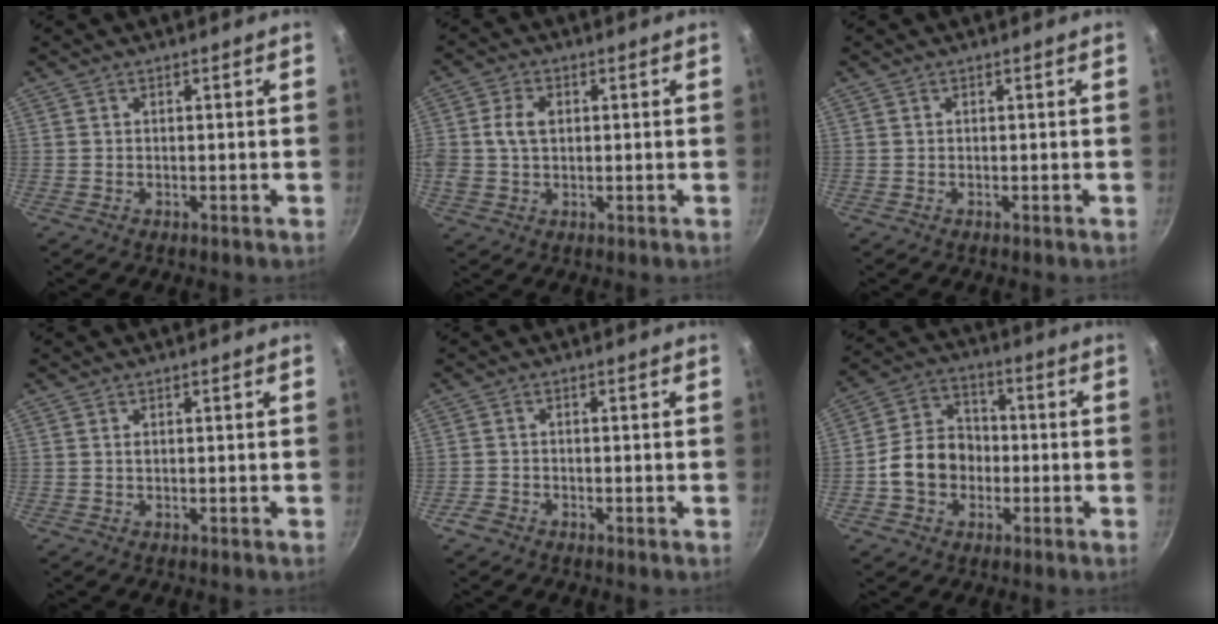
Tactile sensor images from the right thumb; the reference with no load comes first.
{"total": 5.6, "force": [0.7, 4.0, 3.9], "torque": [-0.067, 0.008, 0.007]}
{"total": 0.0}
{"total": 0.6, "force": [0.2, 0.4, 0.4], "torque": [-0.008, 0.001, 0.003]}
{"total": 2.1, "force": [-1.5, 1.2, 0.8], "torque": [-0.021, 0.011, -0.030]}
{"total": 11.1, "force": [-2.1, 9.0, 6.0], "torque": [-0.074, 0.033, -0.049]}